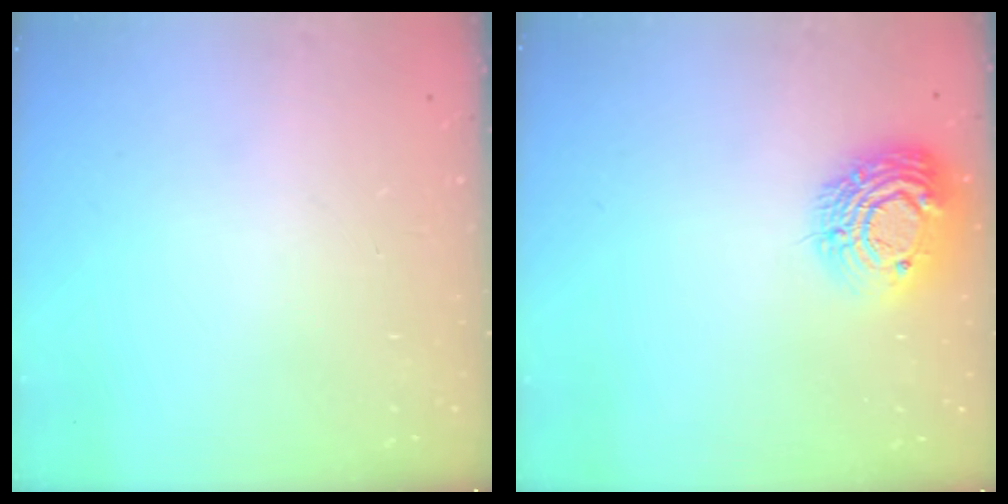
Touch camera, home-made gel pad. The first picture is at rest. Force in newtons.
{"total": 13.8, "press": 13.8, "slide": 1.0}